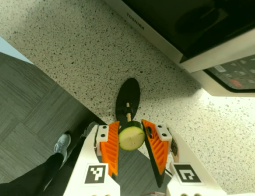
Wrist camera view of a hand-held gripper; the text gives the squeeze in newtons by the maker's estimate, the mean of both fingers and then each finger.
{"total": 9.8, "left": 9.8, "right": 9.8}